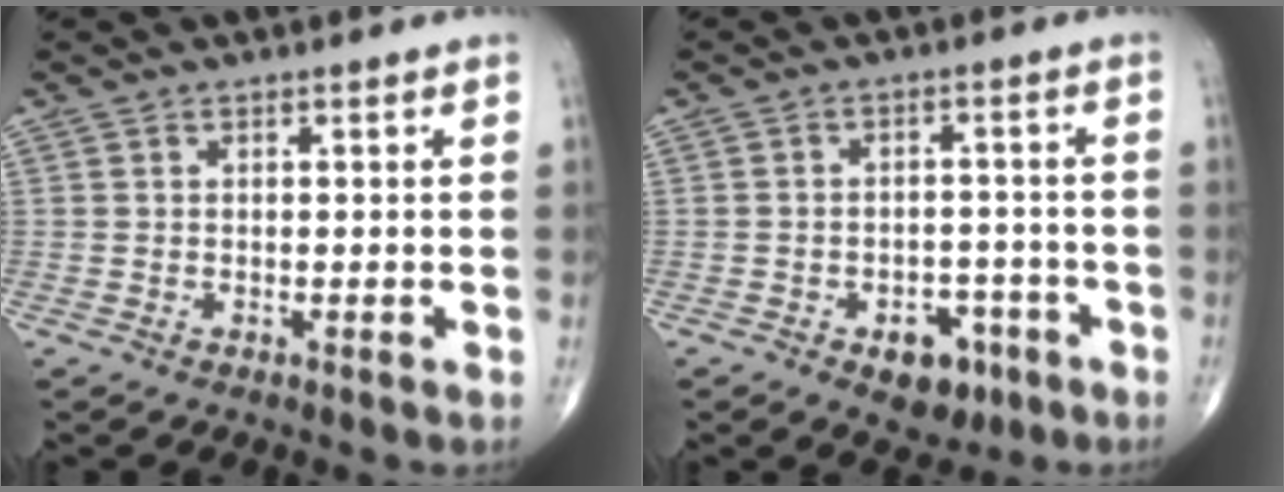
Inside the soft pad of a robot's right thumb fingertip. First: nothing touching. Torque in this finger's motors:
{"motor_torque": [0.68, 0.30, 0.28, -0.48, 0.03]}